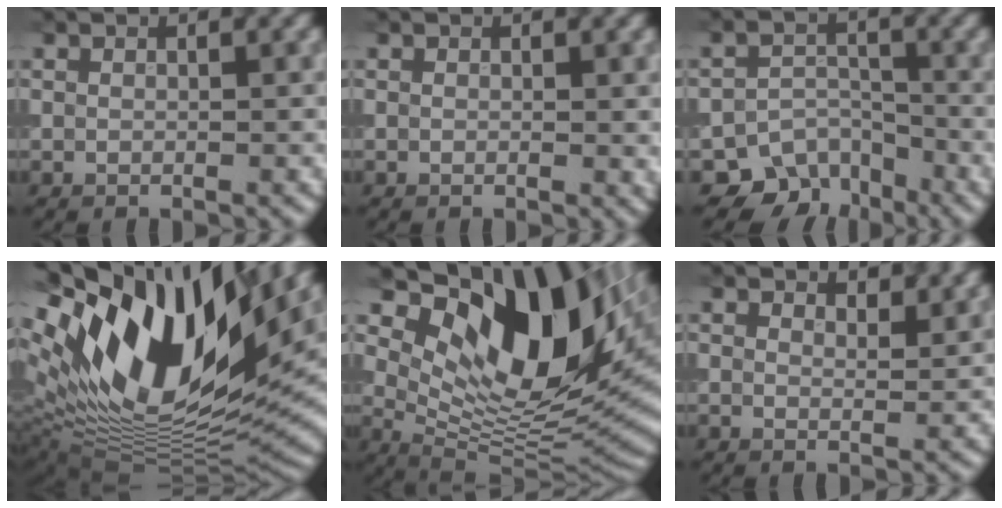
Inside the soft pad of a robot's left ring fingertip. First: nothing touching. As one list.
[{"total": 0.8, "force": [0.1, 0.2, 0.8], "torque": [-0.008, -0.003, 0.001]}, {"total": 5.0, "force": [-3.2, 3.7, 1.3], "torque": [-0.001, -0.005, -0.045]}, {"total": 18.4, "force": [8.0, 8.2, 14.4], "torque": [-0.275, 0.019, 0.126]}, {"total": 15.9, "force": [6.2, 7.5, 12.6], "torque": [-0.182, -0.001, 0.109]}, {"total": 2.6, "force": [2.3, 0.8, 0.9], "torque": [-0.016, 0.000, 0.027]}]